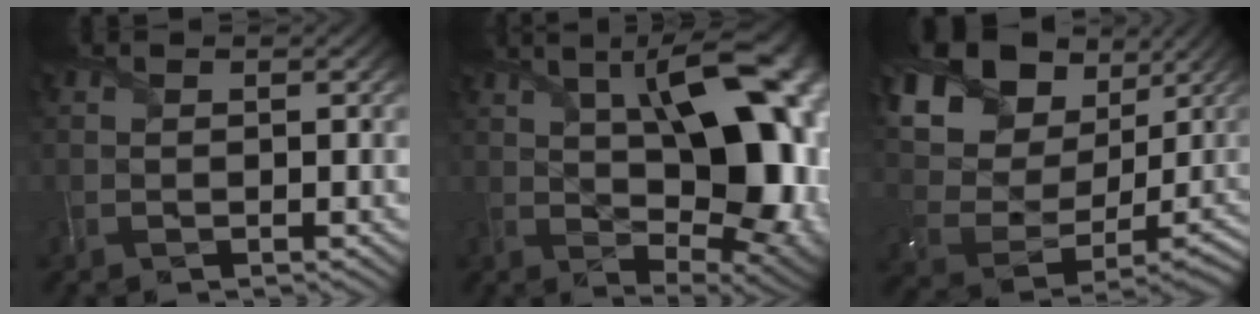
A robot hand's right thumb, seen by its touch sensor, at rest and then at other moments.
{"total": 18.1, "force": [3.3, 8.2, 15.8], "torque": [-0.208, 0.036, 0.036]}
{"total": 18.3, "force": [9.3, 12.4, 9.8], "torque": [-0.236, 0.042, 0.178]}